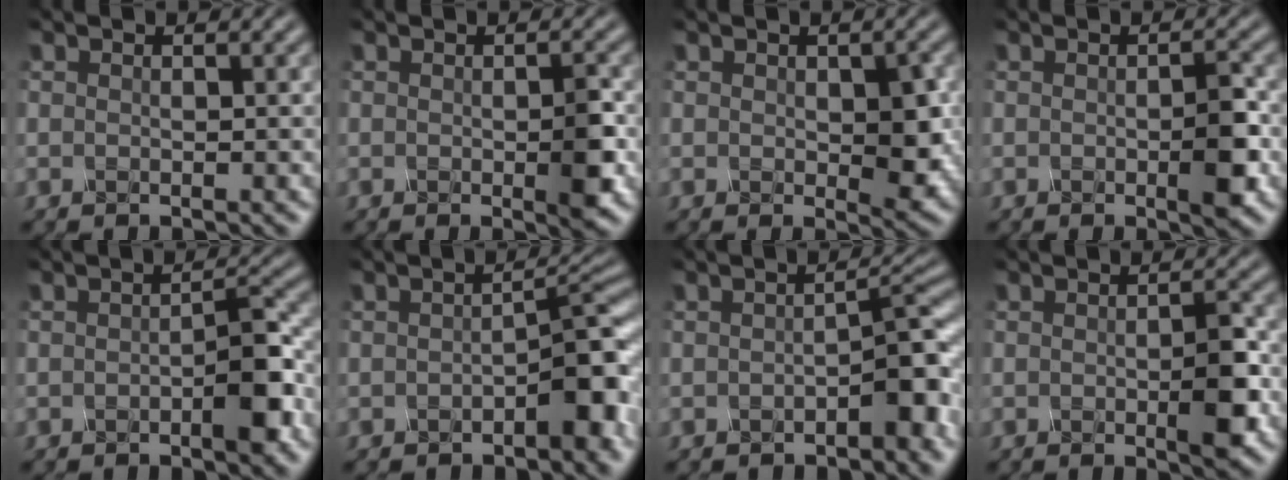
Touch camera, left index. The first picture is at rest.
{"total": 2.4, "force": [-0.8, 0.2, 2.3], "torque": [-0.055, -0.007, -0.005]}
{"total": 3.3, "force": [-0.4, 1.4, 3.0], "torque": [-0.059, -0.005, 0.005]}
{"total": 2.7, "force": [-1.0, 0.3, 2.5], "torque": [-0.059, -0.004, -0.008]}
{"total": 3.2, "force": [-1.4, 0.3, 2.8], "torque": [-0.057, 0.003, -0.018]}
{"total": 3.8, "force": [-2.0, 0.6, 3.2], "torque": [-0.057, 0.011, -0.025]}
{"total": 3.1, "force": [-1.7, 0.4, 2.6], "torque": [-0.048, 0.008, -0.022]}
{"total": 3.1, "force": [-1.1, 0.4, 2.8], "torque": [-0.066, -0.004, -0.009]}